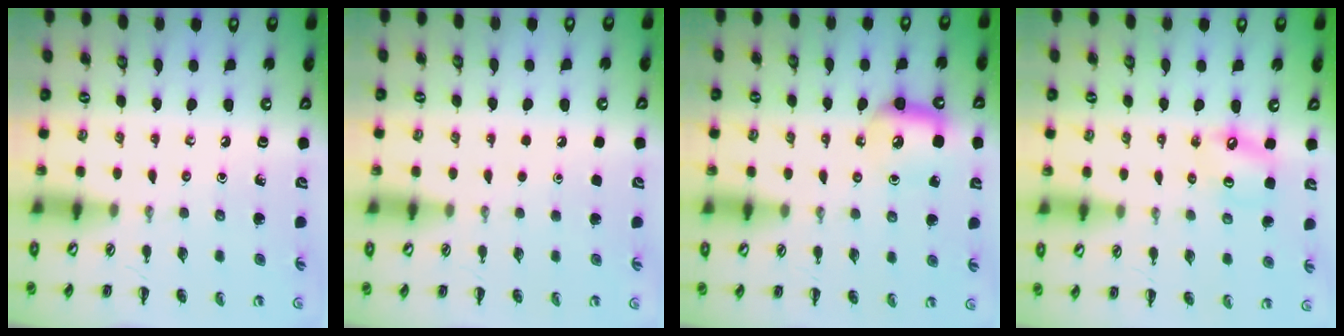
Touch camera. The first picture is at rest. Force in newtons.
{"total": 1.8, "press": 1.7, "slide": 0.1}
{"total": 6.5, "press": 6.5, "slide": 0.7}
{"total": 5.8, "press": 5.7, "slide": 1.1}